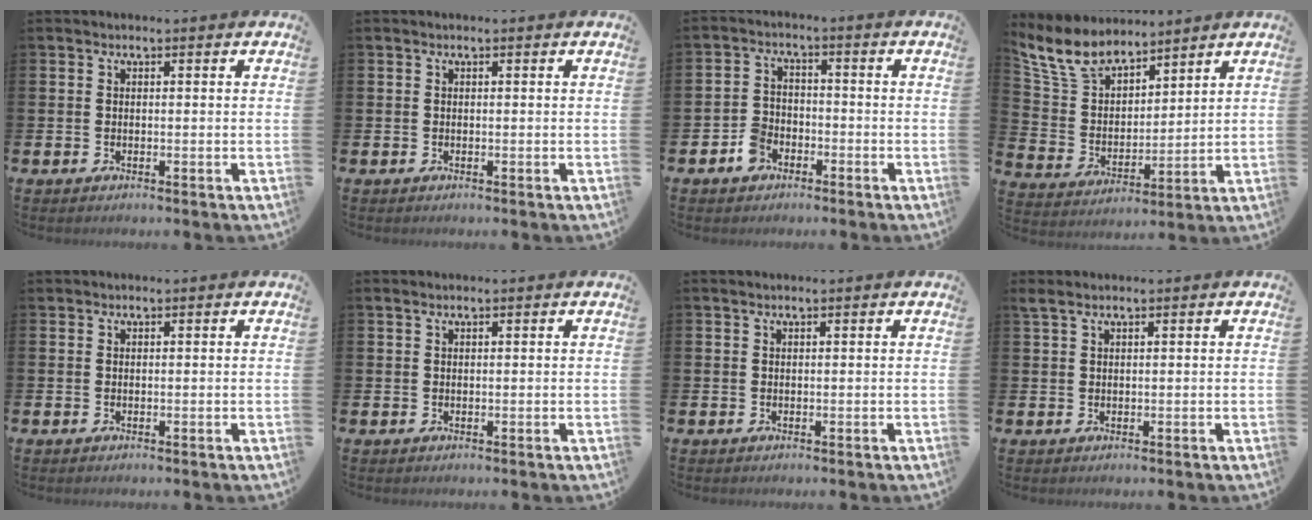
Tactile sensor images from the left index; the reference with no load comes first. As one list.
[{"total": 0.0}, {"total": 3.4, "force": [-2.4, 2.4, 0.7], "torque": [-0.025, 0.012, -0.047]}, {"total": 8.6, "force": [7.6, 3.3, 2.3], "torque": [-0.088, -0.033, 0.143]}, {"total": 0.6, "force": [0.5, 0.2, -0.1], "torque": [0.003, 0.001, 0.010]}, {"total": 0.8, "force": [0.8, 0.1, 0.2], "torque": [-0.003, 0.001, 0.014]}, {"total": 0.8, "force": [0.7, 0.0, 0.2], "torque": [-0.003, 0.001, 0.013]}, {"total": 1.5, "force": [1.2, 0.4, 0.7], "torque": [-0.015, 0.003, 0.022]}]